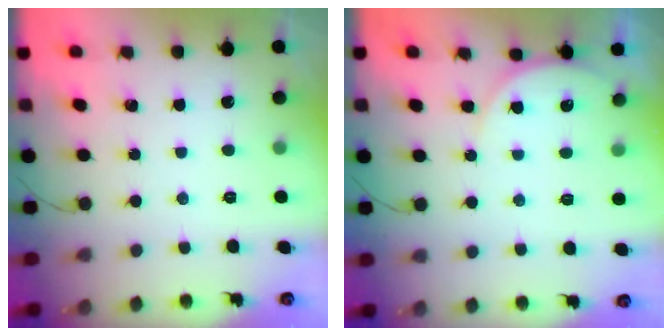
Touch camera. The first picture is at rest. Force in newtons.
{"total": 5.5, "press": 5.5, "slide": 0.3}